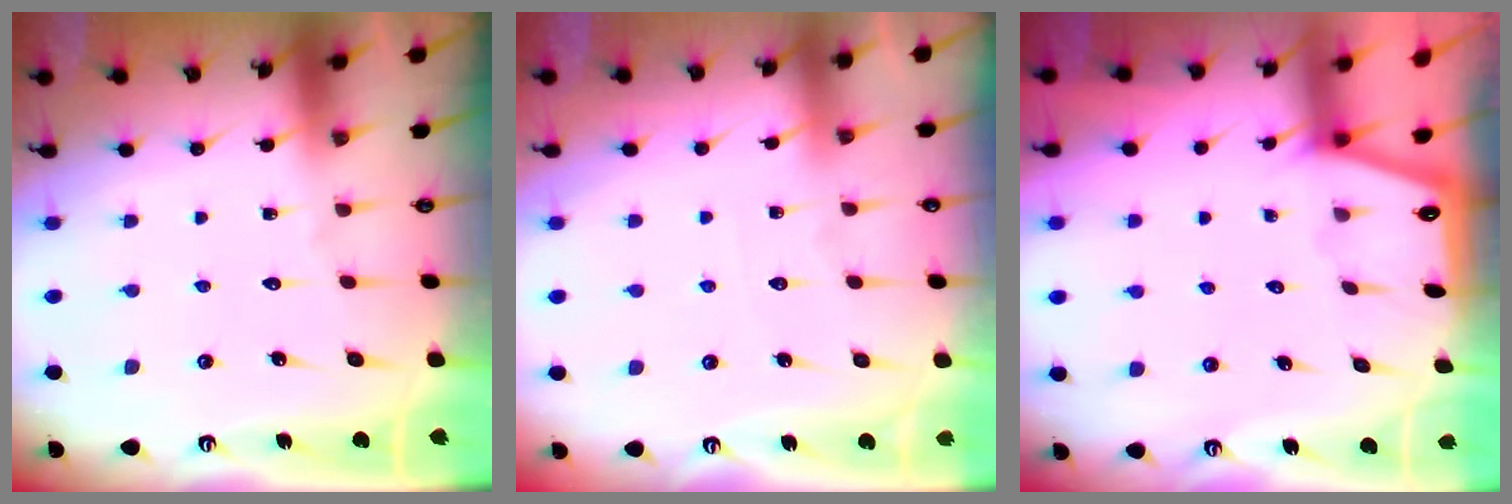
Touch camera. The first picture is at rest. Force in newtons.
{"total": 3.2, "press": 3.2, "slide": 0.5}
{"total": 0.7, "press": 0.6, "slide": 0.2}